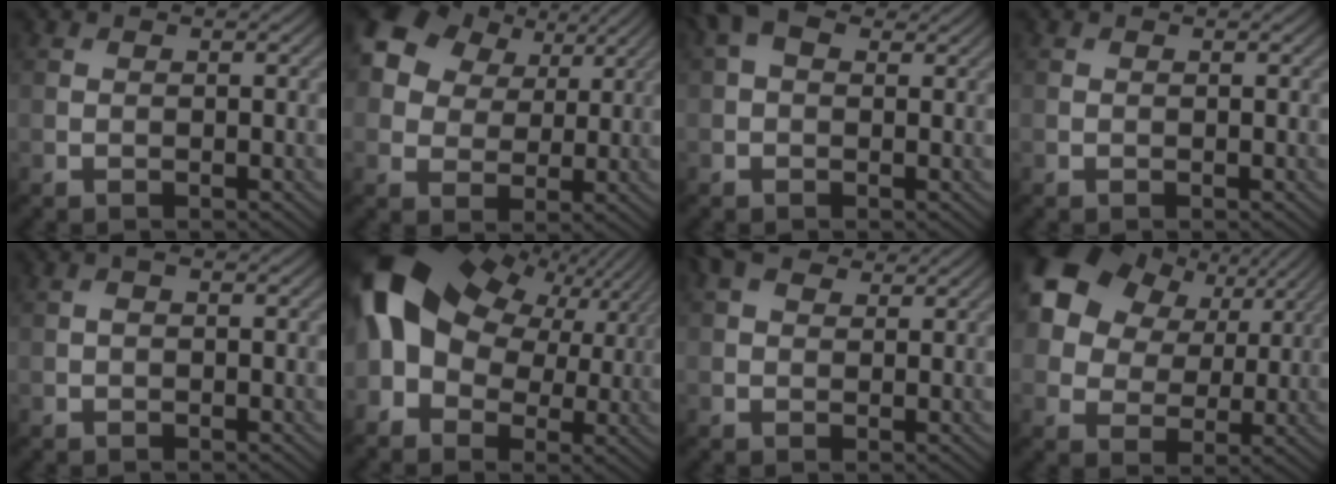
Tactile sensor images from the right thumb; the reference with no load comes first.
{"total": 12.7, "force": [6.2, 8.8, 6.7], "torque": [-0.177, 0.052, 0.105]}
{"total": 4.2, "force": [1.6, 2.5, 2.9], "torque": [-0.060, 0.012, 0.020]}
{"total": 0.0}
{"total": 0.8, "force": [0.1, 0.4, 0.7], "torque": [-0.012, 0.003, 0.000]}
{"total": 17.1, "force": [4.0, 11.6, 11.9], "torque": [-0.257, -0.002, 0.082]}
{"total": 4.1, "force": [2.5, 2.3, 2.3], "torque": [-0.050, 0.012, 0.041]}
{"total": 15.8, "force": [7.7, 11.0, 8.4], "torque": [-0.218, 0.062, 0.144]}